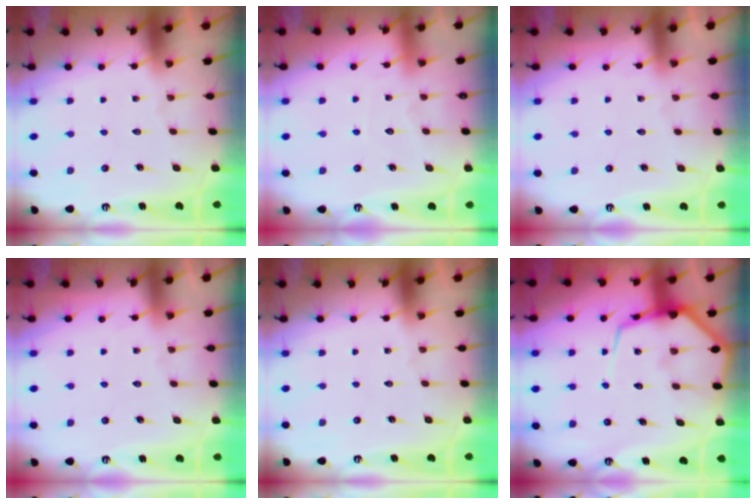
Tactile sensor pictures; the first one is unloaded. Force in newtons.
{"total": 4.3, "press": 4.2, "slide": 0.5}
{"total": 4.0, "press": 3.9, "slide": 0.6}
{"total": 2.8, "press": 2.8, "slide": 0.4}
{"total": 0.0}
{"total": 12.7, "press": 12.7, "slide": 1.3}